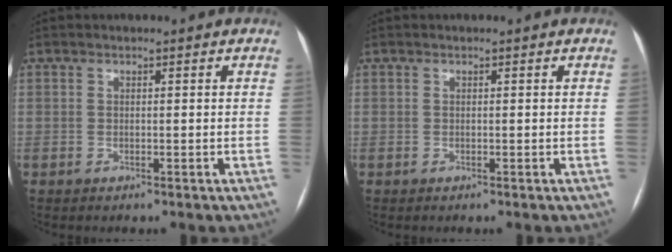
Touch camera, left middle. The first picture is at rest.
{"total": 0.0}